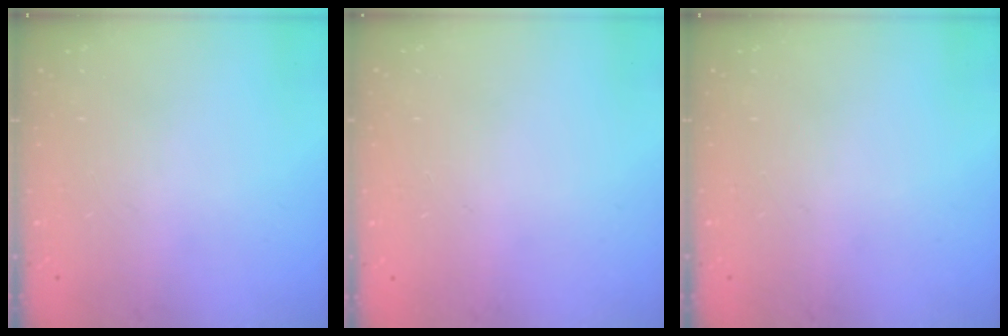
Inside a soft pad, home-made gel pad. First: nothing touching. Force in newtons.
{"total": 0.0}
{"total": 0.0}